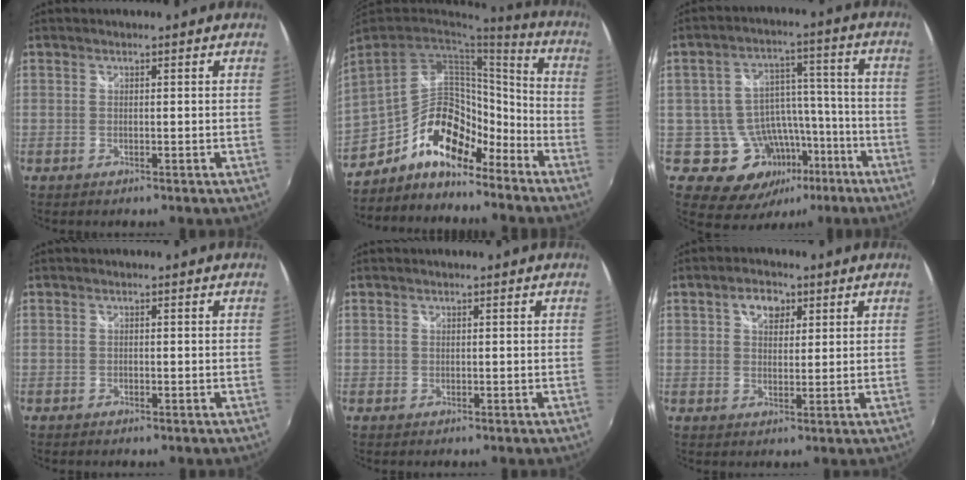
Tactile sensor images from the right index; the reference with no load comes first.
{"total": 18.2, "force": [-11.9, 9.6, 9.9], "torque": [-0.206, 0.024, -0.199]}
{"total": 13.0, "force": [-6.5, 10.1, 4.9], "torque": [-0.089, 0.042, -0.072]}
{"total": 0.5, "force": [-0.4, 0.3, 0.2], "torque": [-0.006, -0.001, -0.008]}
{"total": 0.0}
{"total": 4.7, "force": [2.2, 3.1, 2.8], "torque": [-0.040, 0.013, 0.038]}